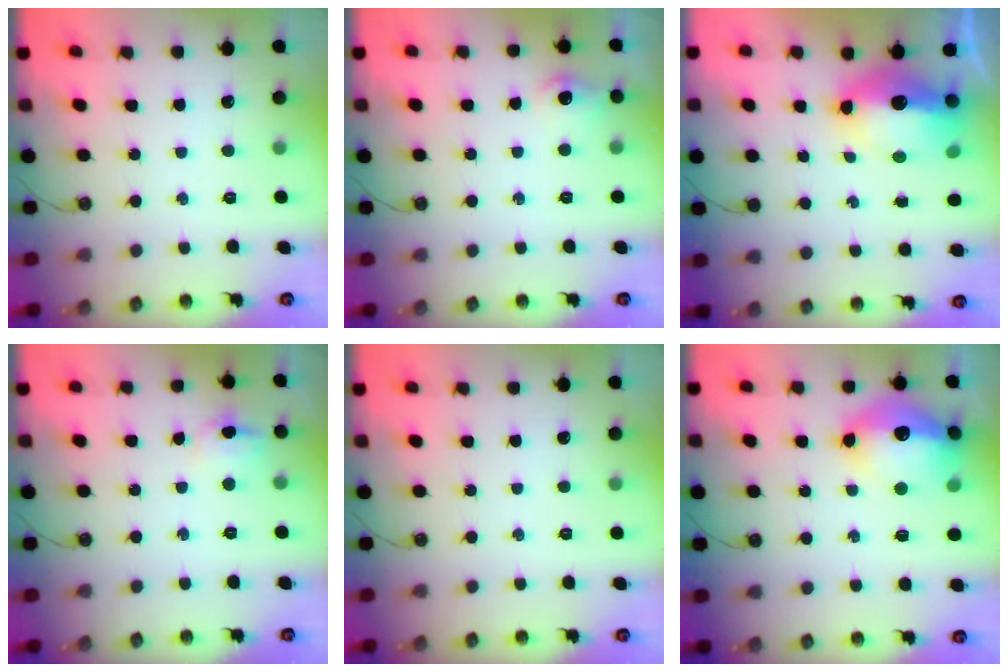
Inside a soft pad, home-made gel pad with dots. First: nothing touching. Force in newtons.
{"total": 7.5, "press": 7.5, "slide": 0.8}
{"total": 15.2, "press": 15.1, "slide": 1.8}
{"total": 5.9, "press": 5.8, "slide": 1.2}
{"total": 0.0}
{"total": 17.8, "press": 17.7, "slide": 1.7}